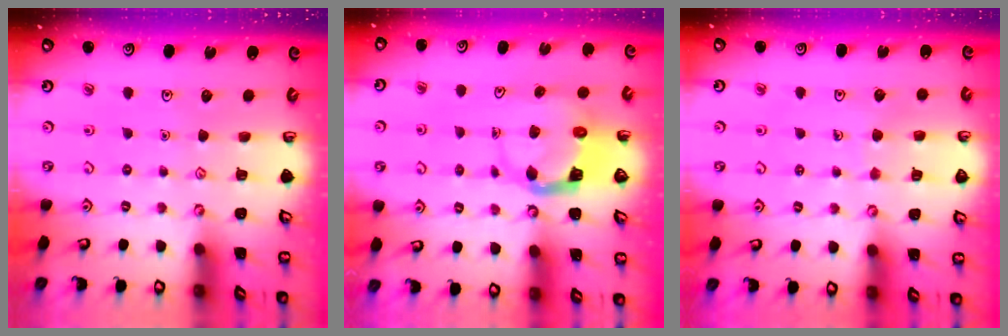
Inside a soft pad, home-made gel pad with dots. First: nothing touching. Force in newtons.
{"total": 3.8, "press": 3.8, "slide": 0.6}
{"total": 4.2, "press": 4.2, "slide": 0.3}